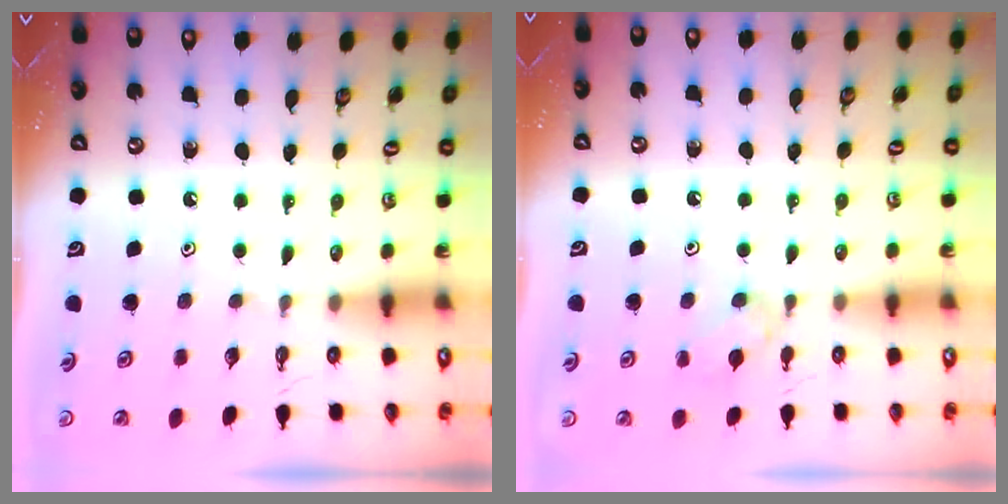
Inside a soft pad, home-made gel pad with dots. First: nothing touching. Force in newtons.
{"total": 3.4, "press": 3.3, "slide": 0.6}